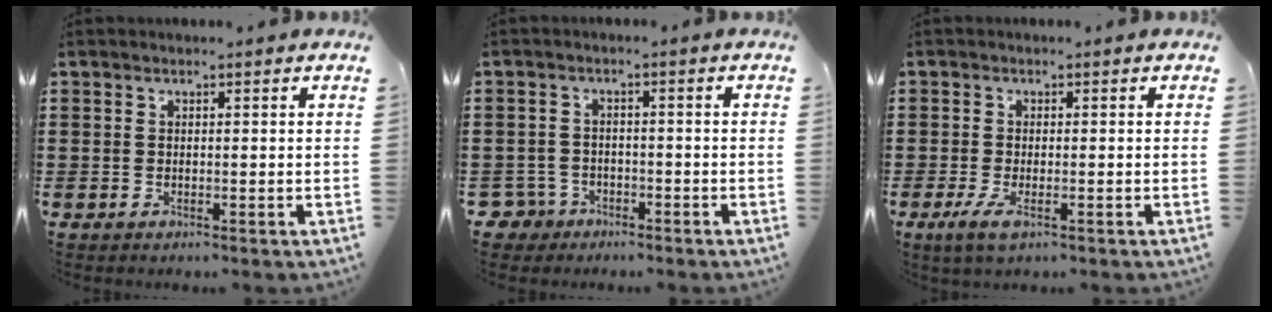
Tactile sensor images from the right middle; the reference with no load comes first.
{"total": 2.9, "force": [-2.3, 1.8, 0.4], "torque": [-0.030, -0.005, -0.051]}
{"total": 2.5, "force": [-1.0, 1.1, 2.0], "torque": [-0.050, -0.003, -0.022]}